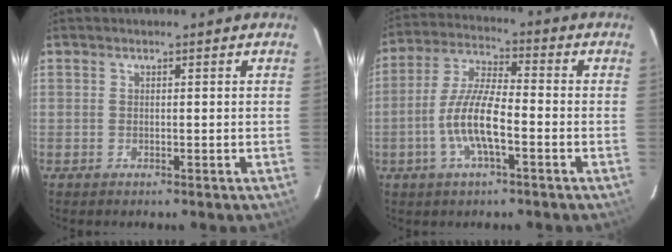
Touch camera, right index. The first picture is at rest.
{"total": 10.3, "force": [-3.5, 2.5, 9.4], "torque": [-0.196, 0.004, -0.069]}